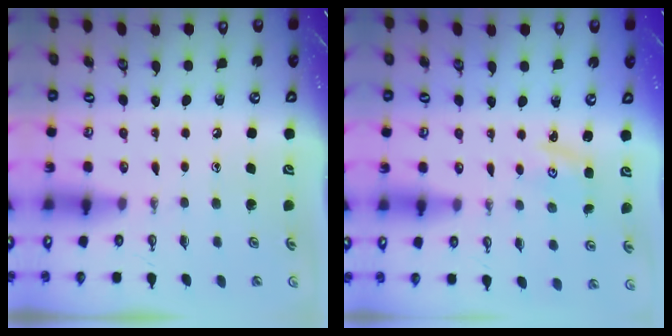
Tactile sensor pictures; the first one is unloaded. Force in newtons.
{"total": 2.7, "press": 2.7, "slide": 0.4}